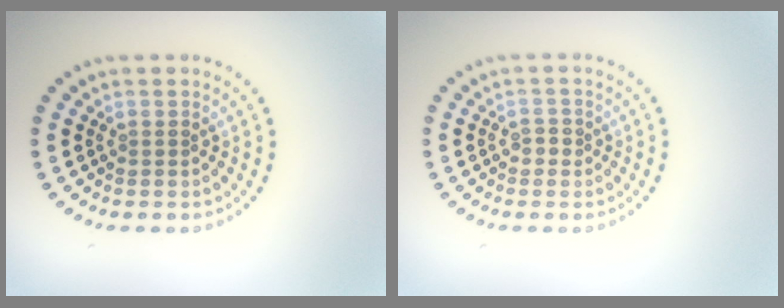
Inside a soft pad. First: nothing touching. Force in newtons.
{"total": 1.0, "press": 1.0, "slide": 0.3}